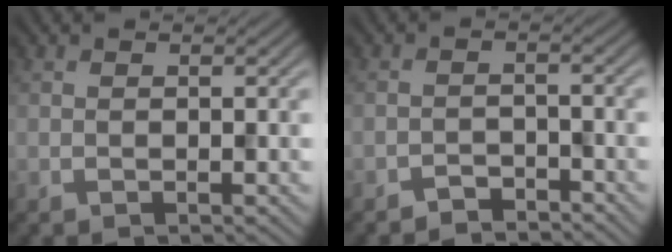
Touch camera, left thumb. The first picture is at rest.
{"total": 2.5, "force": [-2.4, 0.6, 0.5], "torque": [-0.003, 0.003, -0.048]}